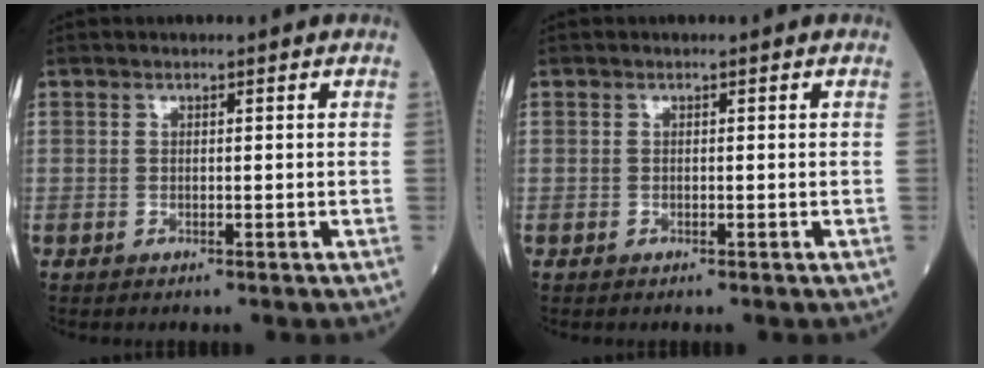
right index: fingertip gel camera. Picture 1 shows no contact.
{"total": 0.0}